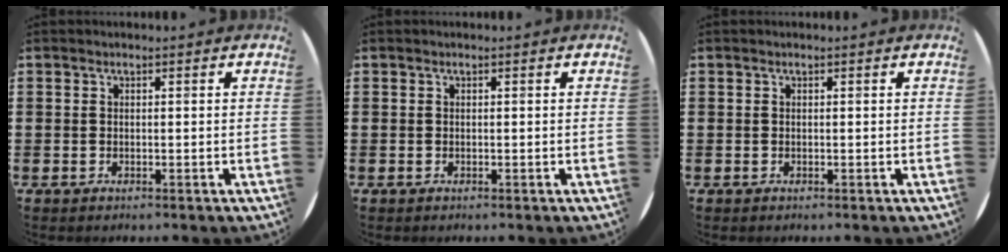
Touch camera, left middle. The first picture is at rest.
{"total": 0.0}
{"total": 0.0}